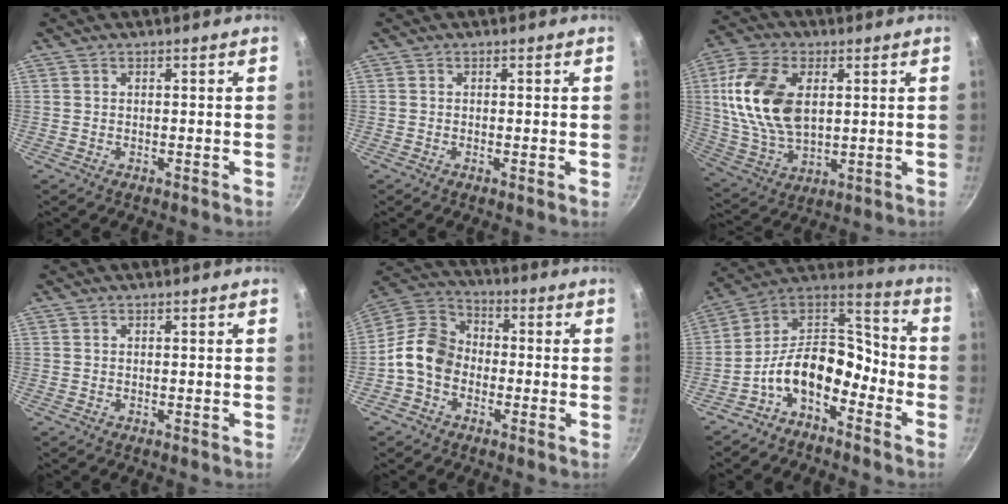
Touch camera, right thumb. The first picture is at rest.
{"total": 0.6, "force": [-0.1, 0.0, 0.6], "torque": [-0.009, -0.002, -0.005]}
{"total": 17.4, "force": [3.3, 10.5, 13.4], "torque": [-0.247, -0.004, 0.068]}
{"total": 0.0}
{"total": 10.2, "force": [-2.7, 7.9, 5.8], "torque": [-0.080, 0.039, -0.077]}
{"total": 14.3, "force": [-6.8, 8.5, 9.4], "torque": [-0.135, 0.088, -0.143]}